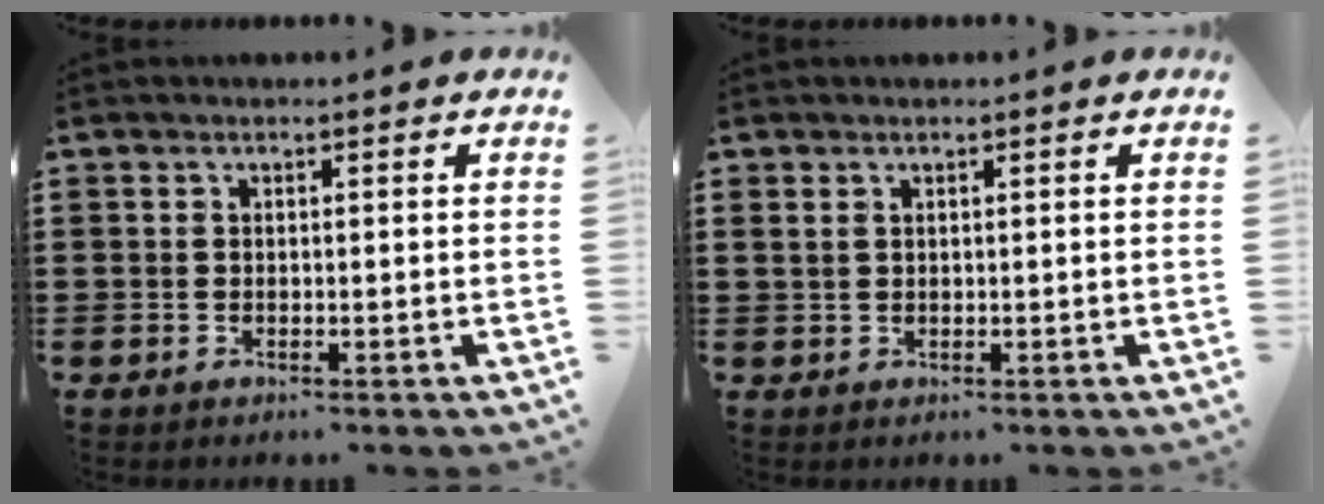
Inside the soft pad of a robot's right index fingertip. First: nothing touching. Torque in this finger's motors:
{"motor_torque": [0.05, 0.04, 0.06, 0.00]}